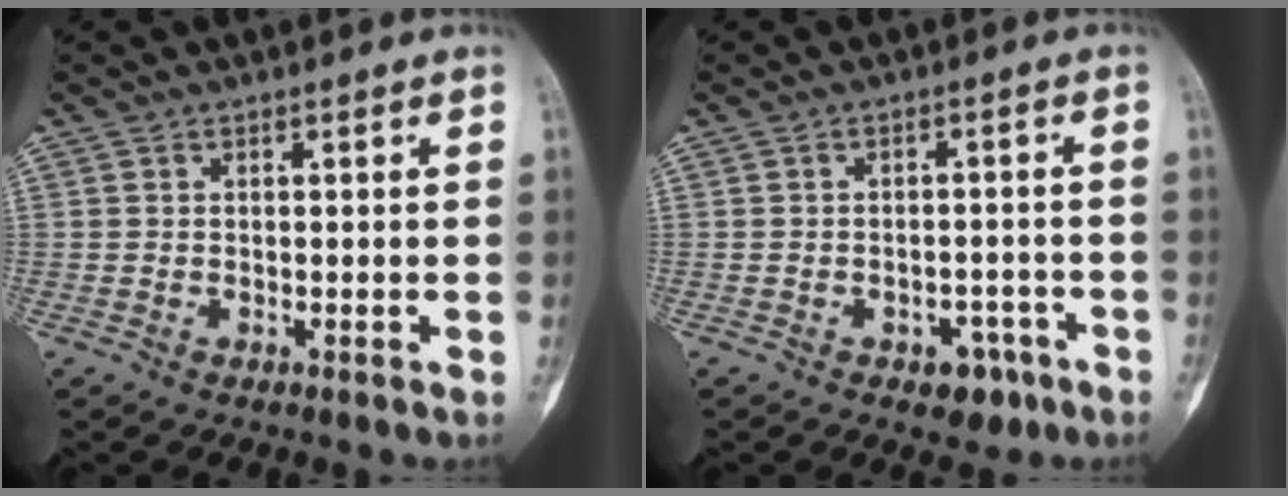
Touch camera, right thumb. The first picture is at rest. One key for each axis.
{"total": 5.1, "fx": -2.8, "fy": 3.2, "fz": 2.8, "tx": -0.015, "ty": 0.023, "tz": -0.033}